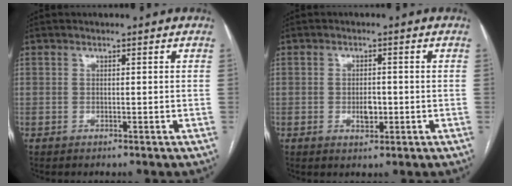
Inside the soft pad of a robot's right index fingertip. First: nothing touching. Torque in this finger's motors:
{"motor_torque": [0.14, 0.09, 0.05, 0.03]}